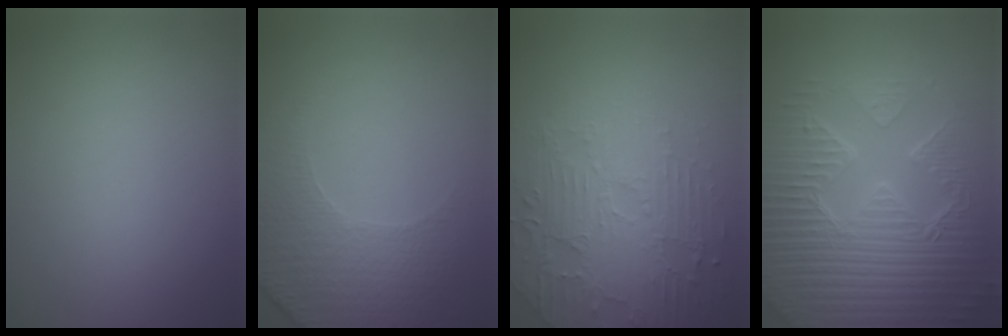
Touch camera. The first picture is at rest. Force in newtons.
{"total": 4.9, "press": 3.5, "slide": 3.5}
{"total": 4.7, "press": 3.9, "slide": 2.6}
{"total": 8.9, "press": 6.4, "slide": 6.1}